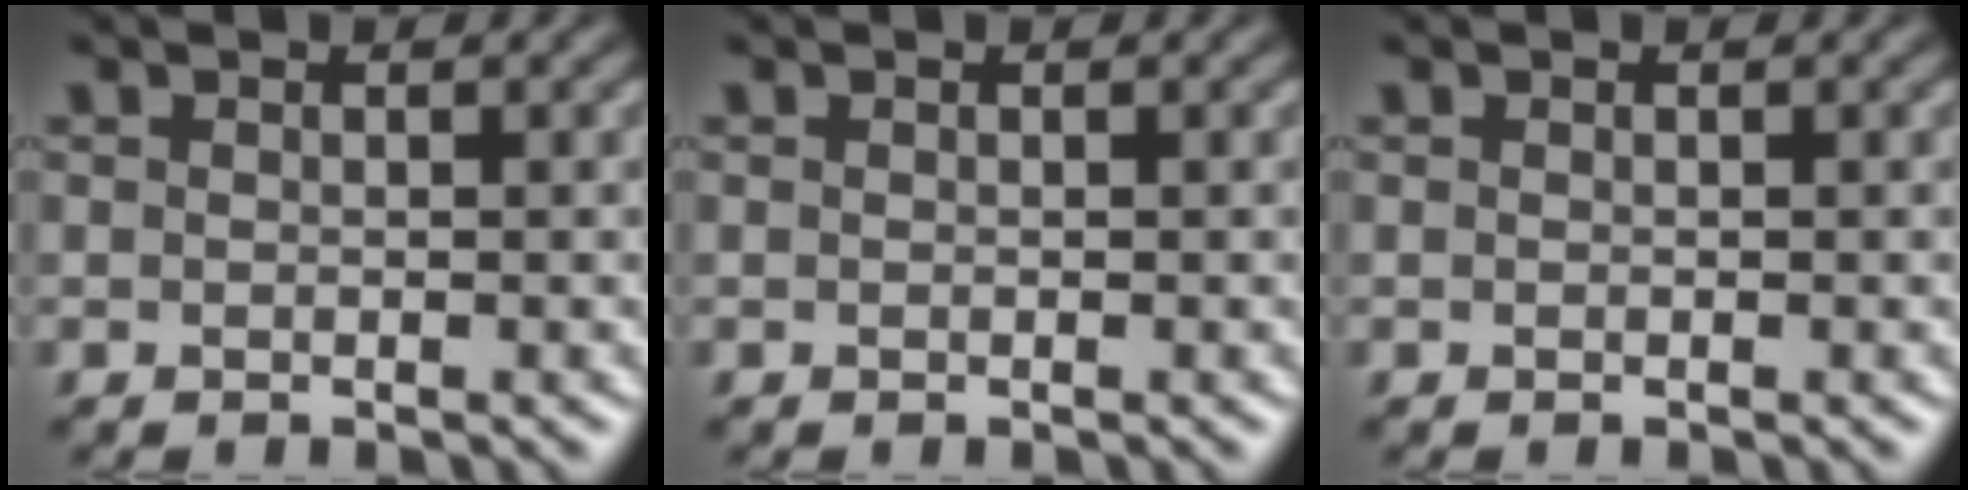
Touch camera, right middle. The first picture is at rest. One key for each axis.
{"total": 0.0}
{"total": 0.0}